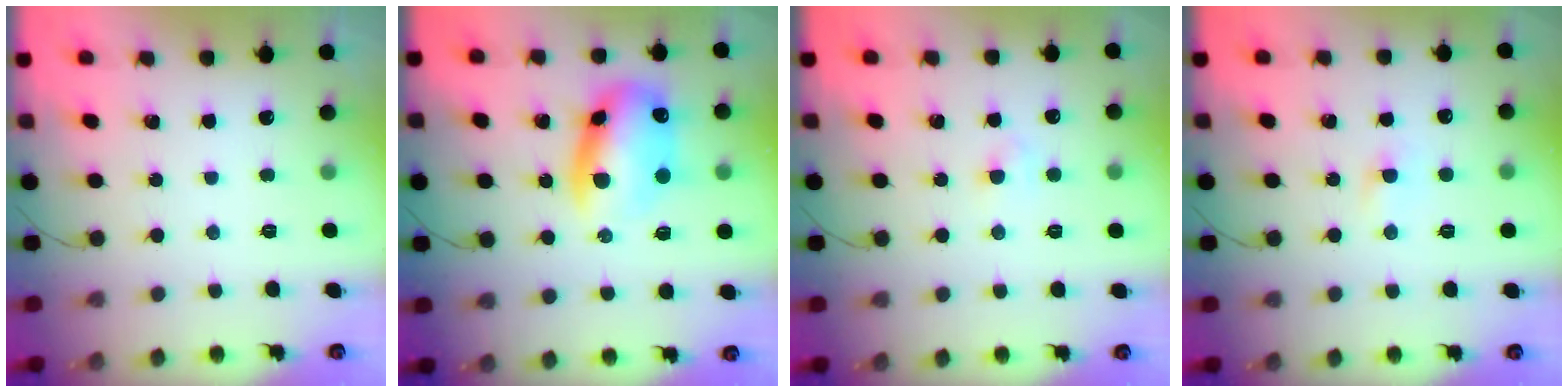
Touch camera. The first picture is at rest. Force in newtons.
{"total": 12.6, "press": 12.3, "slide": 2.5}
{"total": 2.8, "press": 2.6, "slide": 0.9}
{"total": 1.5, "press": 1.2, "slide": 0.8}